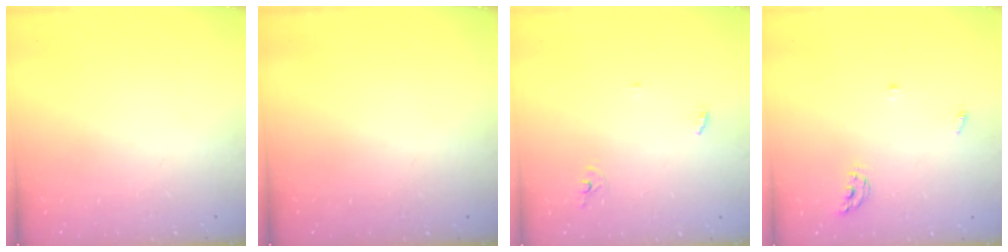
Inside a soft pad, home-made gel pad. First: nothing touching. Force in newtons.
{"total": 0.0}
{"total": 2.9, "press": 2.9, "slide": 0.2}
{"total": 5.2, "press": 5.2, "slide": 0.4}